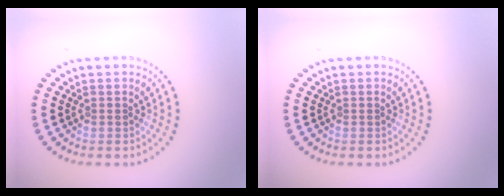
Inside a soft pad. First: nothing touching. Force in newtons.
{"total": 0.0}